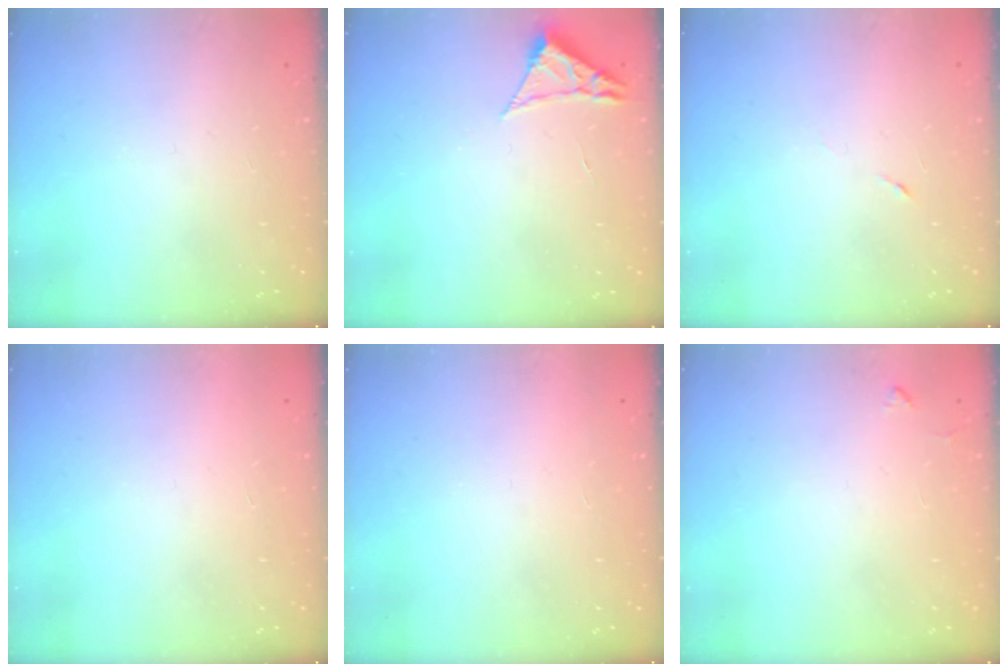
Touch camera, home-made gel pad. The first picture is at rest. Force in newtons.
{"total": 2.3, "press": 2.3, "slide": 0.4}
{"total": 3.3, "press": 3.0, "slide": 1.4}
{"total": 1.7, "press": 1.7, "slide": 0.1}
{"total": 1.5, "press": 1.5, "slide": 0.1}
{"total": 3.5, "press": 3.5, "slide": 0.5}